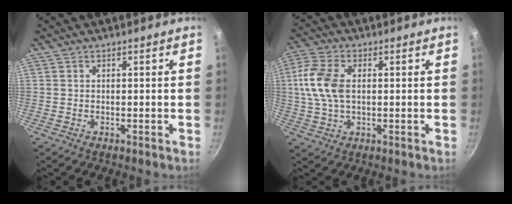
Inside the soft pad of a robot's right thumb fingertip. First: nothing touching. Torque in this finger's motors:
{"motor_torque": [0.28, 0.14, 1.13, -0.06, 0.36]}